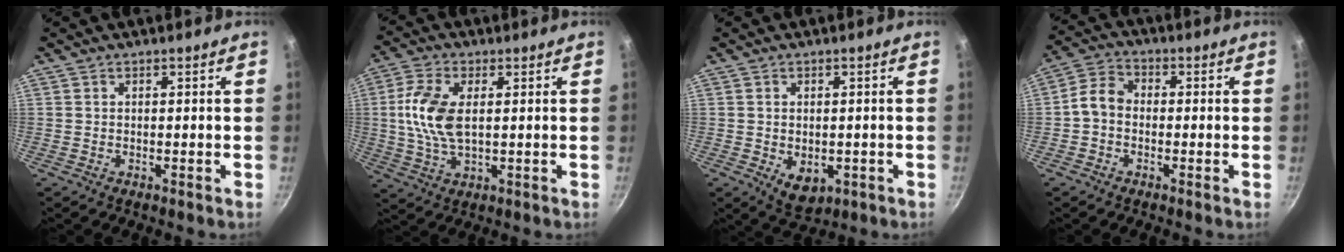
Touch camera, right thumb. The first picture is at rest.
{"total": 10.6, "force": [1.3, 5.4, 9.0], "torque": [-0.201, 0.000, 0.025]}
{"total": 5.3, "force": [-1.4, 3.5, 3.8], "torque": [-0.047, -0.001, -0.007]}
{"total": 6.1, "force": [-0.9, 4.7, 3.8], "torque": [-0.061, 0.022, -0.032]}